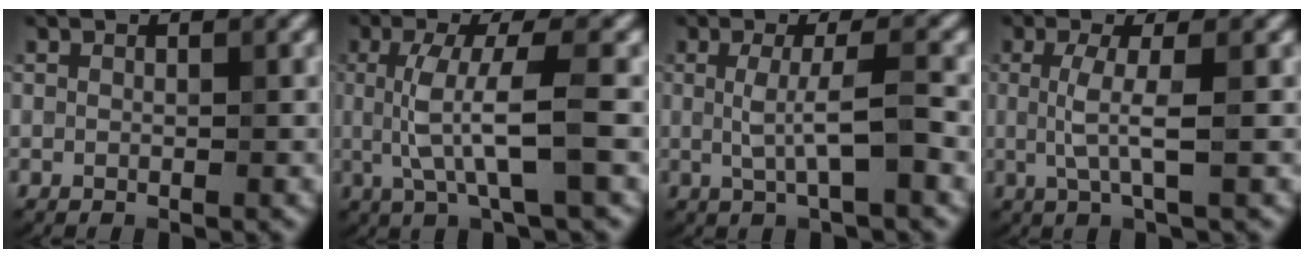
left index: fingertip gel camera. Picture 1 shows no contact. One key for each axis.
{"total": 5.6, "fx": 0.0, "fy": 1.1, "fz": 5.5, "tx": -0.115, "ty": -0.003, "tz": 0.002}
{"total": 3.3, "fx": -0.1, "fy": 0.5, "fz": 3.2, "tx": -0.064, "ty": -0.004, "tz": -0.002}
{"total": 3.1, "fx": 0.1, "fy": 0.6, "fz": 3.0, "tx": -0.064, "ty": -0.001, "tz": -0.002}